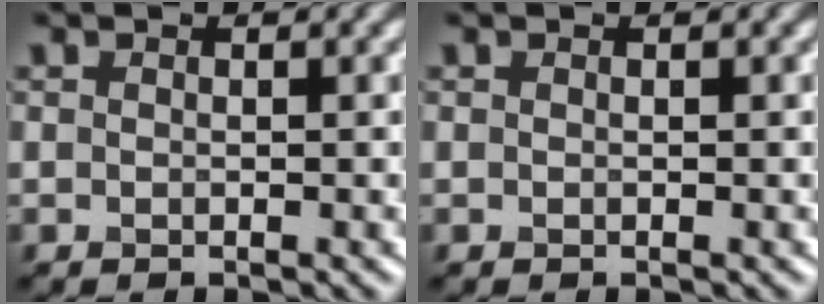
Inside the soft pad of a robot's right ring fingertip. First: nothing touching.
{"total": 0.0}